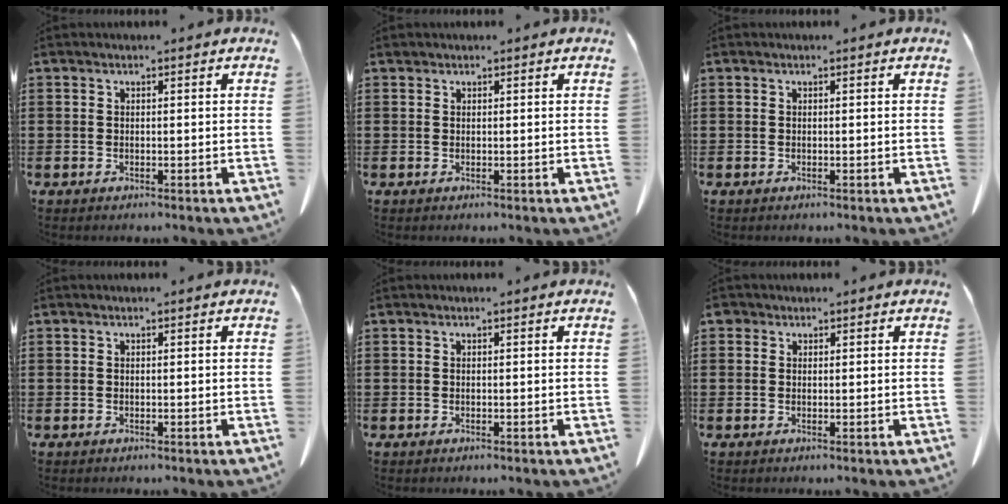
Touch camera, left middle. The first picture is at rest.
{"total": 0.0}
{"total": 0.0}
{"total": 0.0}
{"total": 0.0}
{"total": 1.0, "force": [0.5, 0.8, 0.2], "torque": [-0.008, 0.005, 0.009]}